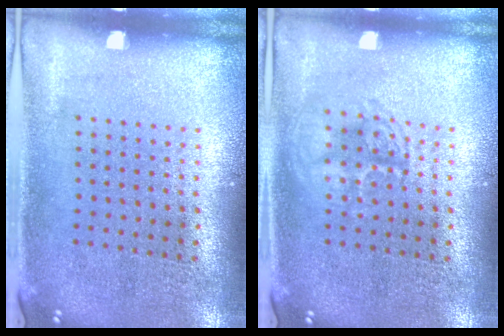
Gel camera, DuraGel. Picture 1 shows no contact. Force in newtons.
{"total": 1.9, "press": 1.9, "slide": 0.3}